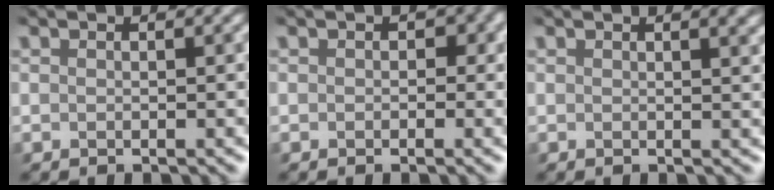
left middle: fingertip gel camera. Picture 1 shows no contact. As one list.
[{"total": 1.4, "force": [-0.1, 1.2, 0.6], "torque": [0.012, 0.003, -0.011]}, {"total": 1.8, "force": [0.8, 0.8, 1.4], "torque": [0.002, 0.012, -0.008]}]